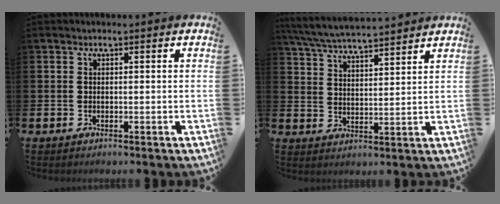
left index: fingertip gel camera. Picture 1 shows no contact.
{"total": 5.9, "force": [5.8, 0.2, 1.2], "torque": [-0.047, -0.036, 0.104]}